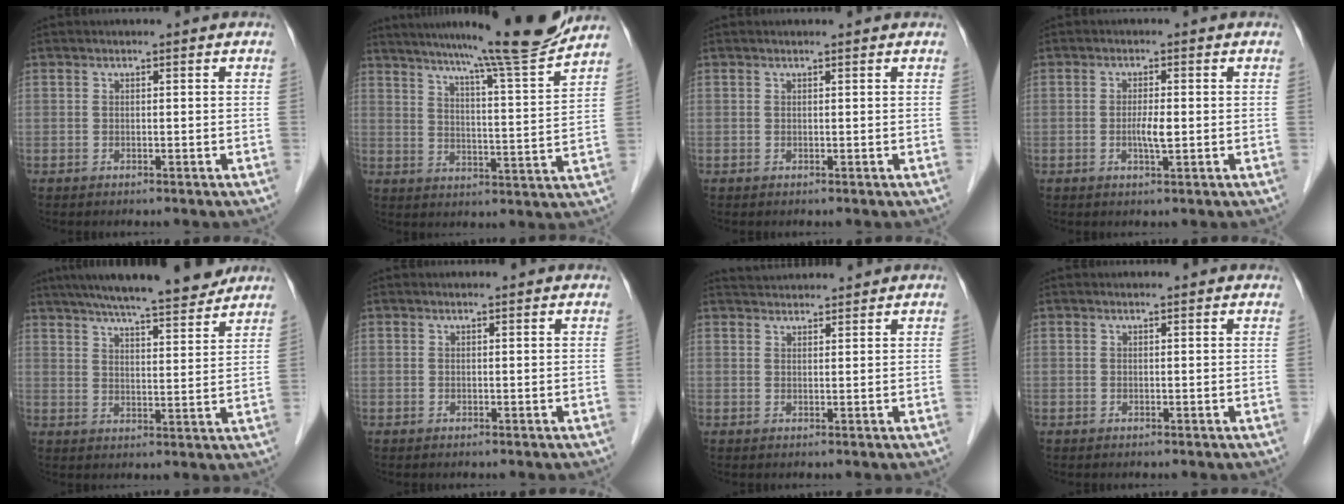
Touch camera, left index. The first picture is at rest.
{"total": 16.5, "force": [14.5, -1.6, 7.8], "torque": [-0.123, -0.028, 0.200]}
{"total": 1.3, "force": [1.2, 0.1, 0.4], "torque": [-0.013, 0.009, 0.014]}
{"total": 2.5, "force": [-0.3, 0.3, 2.5], "torque": [-0.048, -0.003, -0.005]}
{"total": 17.6, "force": [15.3, 1.7, 8.5], "torque": [-0.137, 0.018, 0.220]}
{"total": 2.6, "force": [2.4, 0.3, 0.8], "torque": [-0.014, 0.013, 0.024]}
{"total": 5.5, "force": [5.4, 0.5, 0.9], "torque": [-0.018, 0.036, 0.081]}
{"total": 3.1, "force": [2.9, 0.5, 1.0], "torque": [-0.017, 0.015, 0.028]}